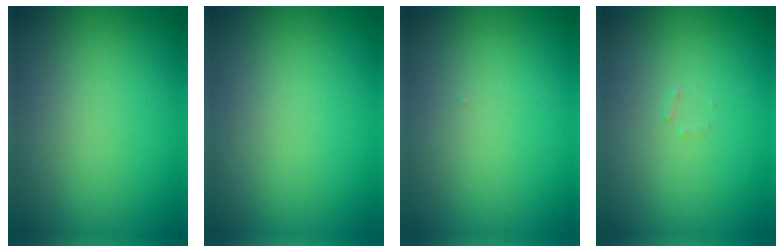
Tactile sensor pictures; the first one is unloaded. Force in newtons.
{"total": 0.0}
{"total": 0.0}
{"total": 0.6, "press": 0.6, "slide": 0.1}